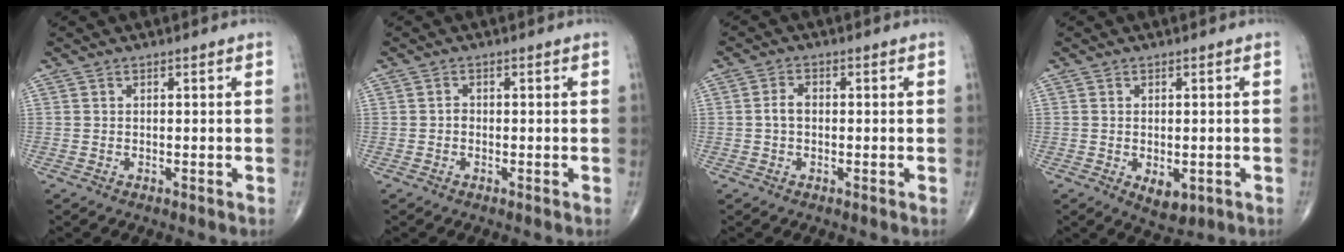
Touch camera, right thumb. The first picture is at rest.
{"total": 0.9, "force": [-0.3, 0.7, 0.5], "torque": [-0.002, 0.003, -0.009]}
{"total": 2.6, "force": [-0.2, 1.7, 1.9], "torque": [-0.035, 0.009, -0.008]}
{"total": 4.1, "force": [-1.1, 2.4, 3.1], "torque": [-0.036, -0.005, -0.006]}